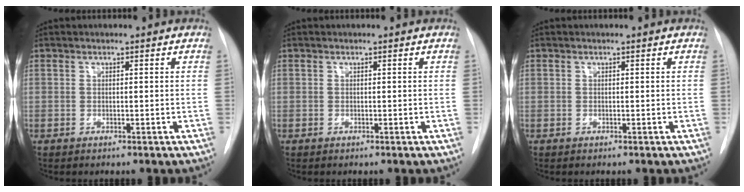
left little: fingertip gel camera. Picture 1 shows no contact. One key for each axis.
{"total": 0.0}
{"total": 0.0}